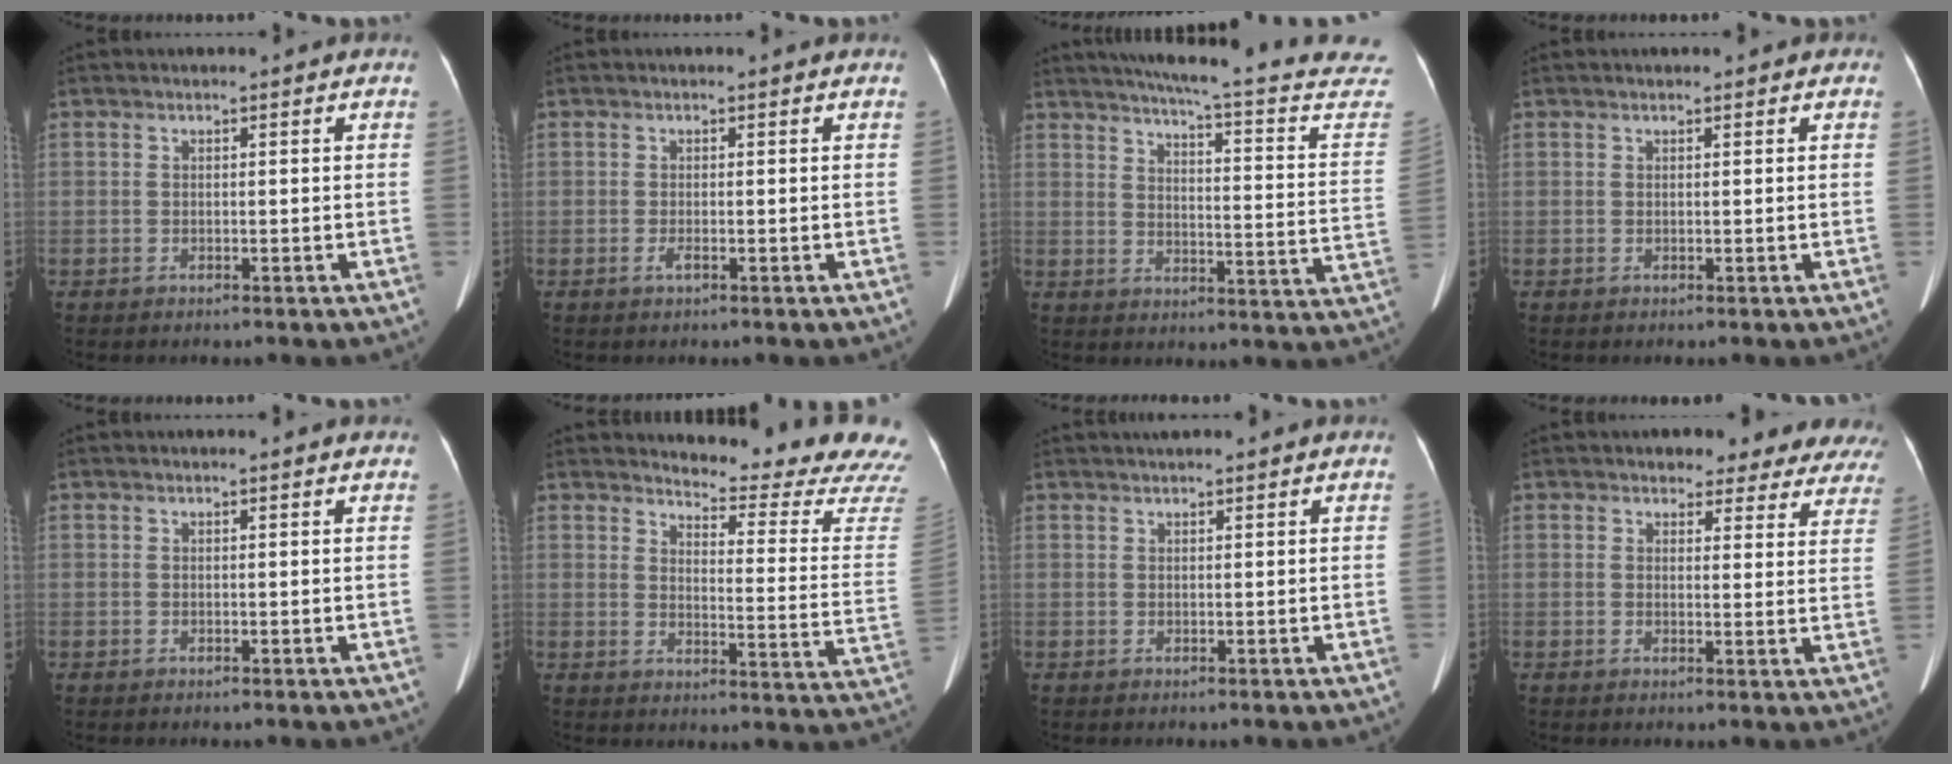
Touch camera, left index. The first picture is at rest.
{"total": 0.8, "force": [-0.3, 0.0, 0.8], "torque": [-0.015, 0.000, -0.006]}
{"total": 24.6, "force": [21.8, 1.3, 11.4], "torque": [-0.154, -0.063, 0.250]}
{"total": 0.8, "force": [0.6, 0.4, 0.4], "torque": [-0.006, 0.009, 0.005]}
{"total": 2.6, "force": [2.4, 0.2, 1.0], "torque": [-0.013, 0.012, 0.020]}
{"total": 18.1, "force": [17.7, -0.6, 3.7], "torque": [-0.049, -0.148, 0.190]}
{"total": 4.6, "force": [4.0, 0.5, 2.1], "torque": [-0.026, 0.036, 0.056]}
{"total": 14.5, "force": [13.3, 4.9, 2.9], "torque": [0.012, -0.025, 0.118]}